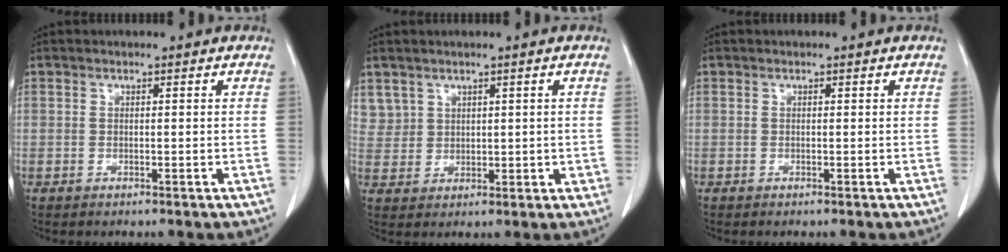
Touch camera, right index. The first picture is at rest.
{"total": 4.7, "force": [2.7, 3.8, 0.4], "torque": [-0.006, 0.008, 0.066]}
{"total": 0.0}